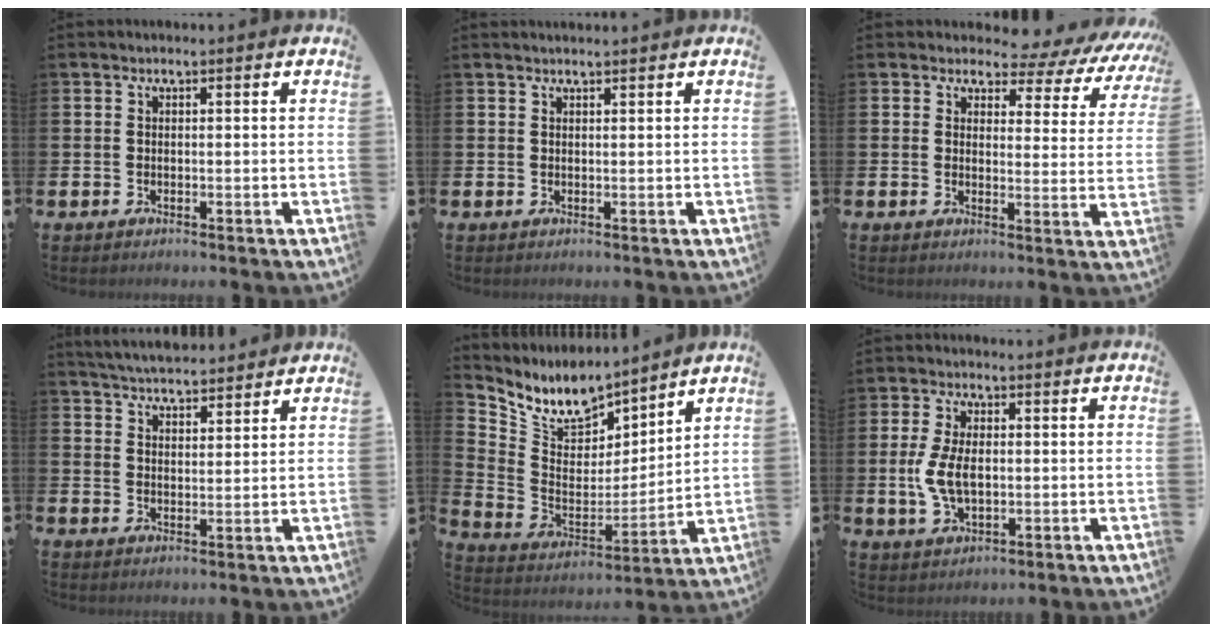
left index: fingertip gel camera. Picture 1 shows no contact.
{"total": 0.8, "force": [0.8, -0.1, 0.1], "torque": [0.005, -0.004, 0.014]}
{"total": 3.6, "force": [2.8, 2.1, 0.8], "torque": [-0.012, -0.037, 0.036]}
{"total": 4.9, "force": [4.8, 0.4, 0.3], "torque": [-0.012, -0.031, 0.085]}
{"total": 8.8, "force": [8.2, 3.0, 1.4], "torque": [-0.077, -0.065, 0.148]}
{"total": 6.2, "force": [0.0, 3.6, 5.0], "torque": [-0.101, -0.001, -0.008]}